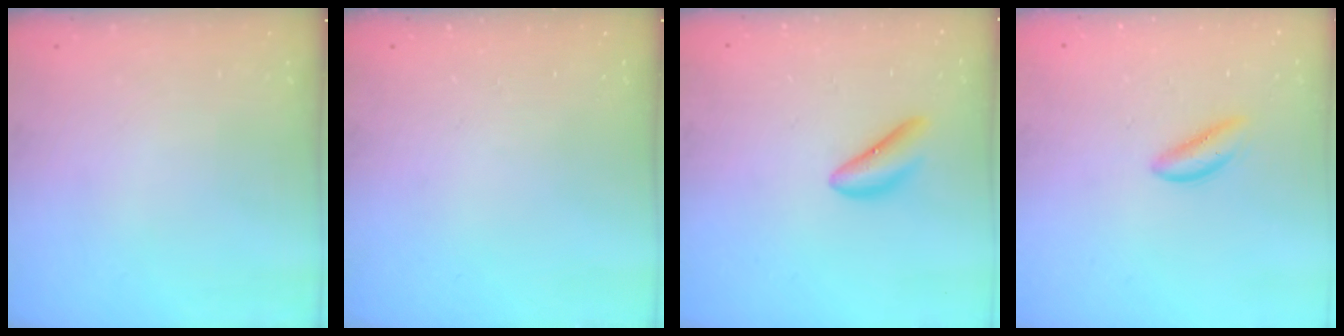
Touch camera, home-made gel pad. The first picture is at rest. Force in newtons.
{"total": 0.0}
{"total": 6.6, "press": 6.5, "slide": 0.9}
{"total": 2.2, "press": 2.2, "slide": 0.4}